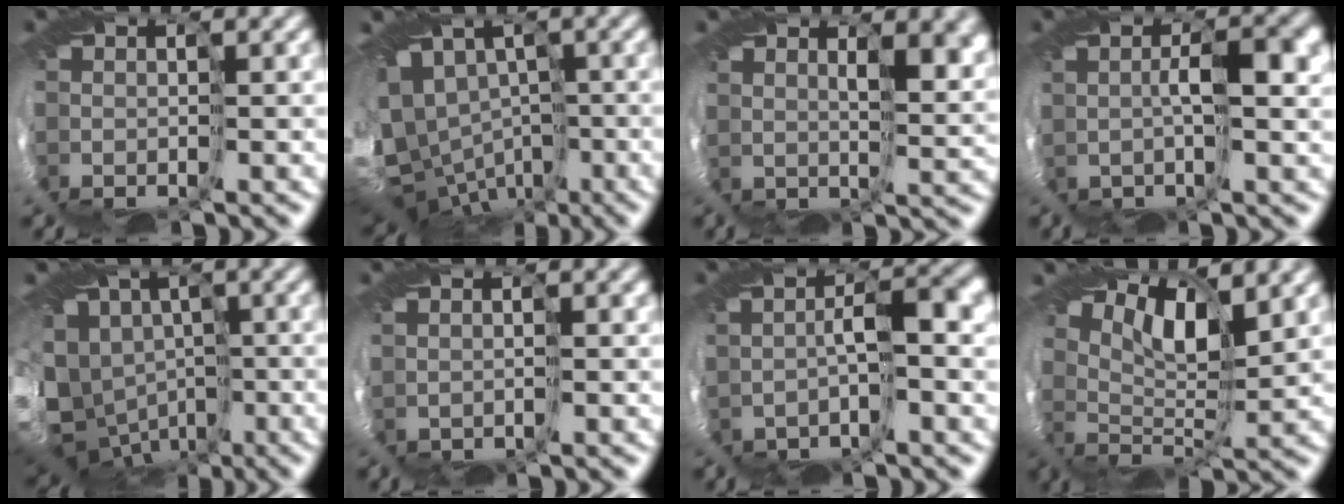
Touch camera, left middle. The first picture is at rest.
{"total": 10.9, "force": [-3.8, 8.3, 5.9], "torque": [-0.152, -0.004, -0.033]}
{"total": 5.0, "force": [2.7, 1.7, 3.8], "torque": [-0.058, 0.008, 0.048]}
{"total": 2.8, "force": [0.3, 0.1, 2.8], "torque": [-0.059, 0.005, 0.004]}
{"total": 11.1, "force": [-3.1, 9.1, 5.5], "torque": [-0.143, -0.008, -0.038]}
{"total": 0.5, "force": [0.3, -0.3, -0.4], "torque": [0.010, 0.006, 0.009]}
{"total": 2.3, "force": [-0.4, 0.0, 2.3], "torque": [-0.054, 0.006, -0.012]}
{"total": 4.6, "force": [3.8, 0.9, 2.3], "torque": [-0.054, 0.007, 0.062]}